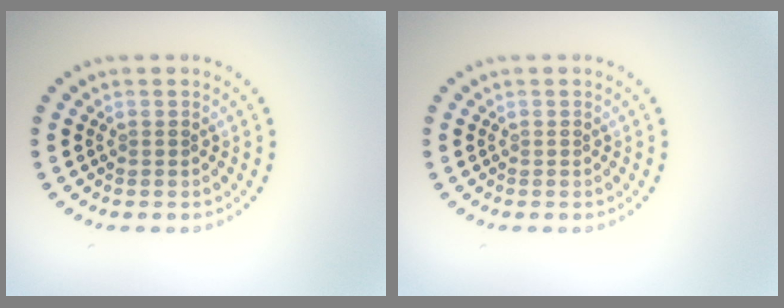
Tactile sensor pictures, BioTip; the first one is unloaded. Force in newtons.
{"total": 0.0}